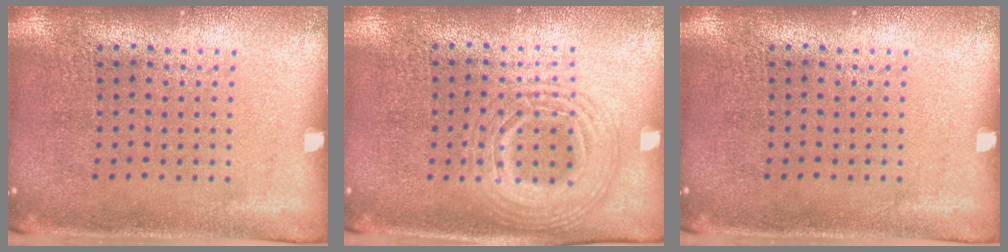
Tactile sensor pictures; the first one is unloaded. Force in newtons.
{"total": 2.1, "press": 2.0, "slide": 0.3}
{"total": 0.0}